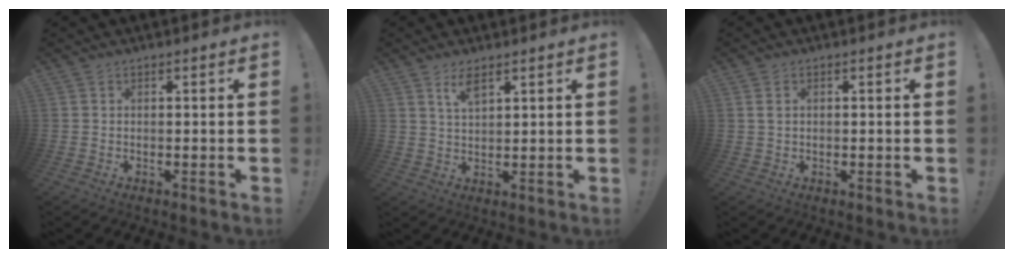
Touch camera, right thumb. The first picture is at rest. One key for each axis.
{"total": 4.4, "fx": 2.8, "fy": 1.3, "fz": 3.1, "tx": -0.060, "ty": -0.010, "tz": 0.048}
{"total": 1.5, "fx": 0.7, "fy": 0.9, "fz": 1.0, "tx": -0.021, "ty": 0.006, "tz": 0.013}